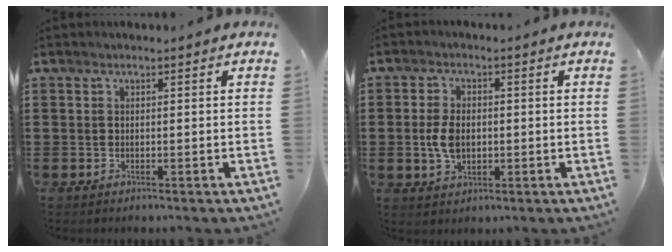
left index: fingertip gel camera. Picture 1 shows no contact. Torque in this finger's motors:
{"motor_torque": [0.79, -0.27, 0.34, 0.07]}